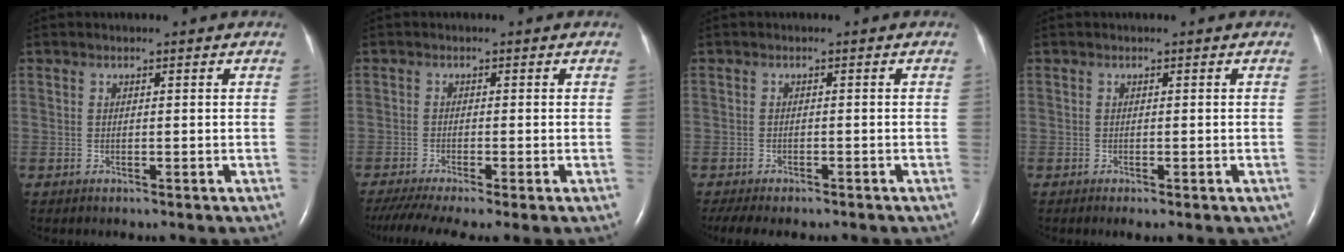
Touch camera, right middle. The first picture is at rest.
{"total": 9.4, "force": [-6.9, 1.0, 6.3], "torque": [-0.111, -0.019, -0.116]}
{"total": 6.9, "force": [-5.7, -0.3, 3.8], "torque": [-0.061, -0.014, -0.095]}
{"total": 1.7, "force": [-1.0, 0.5, 1.2], "torque": [-0.014, -0.004, -0.011]}